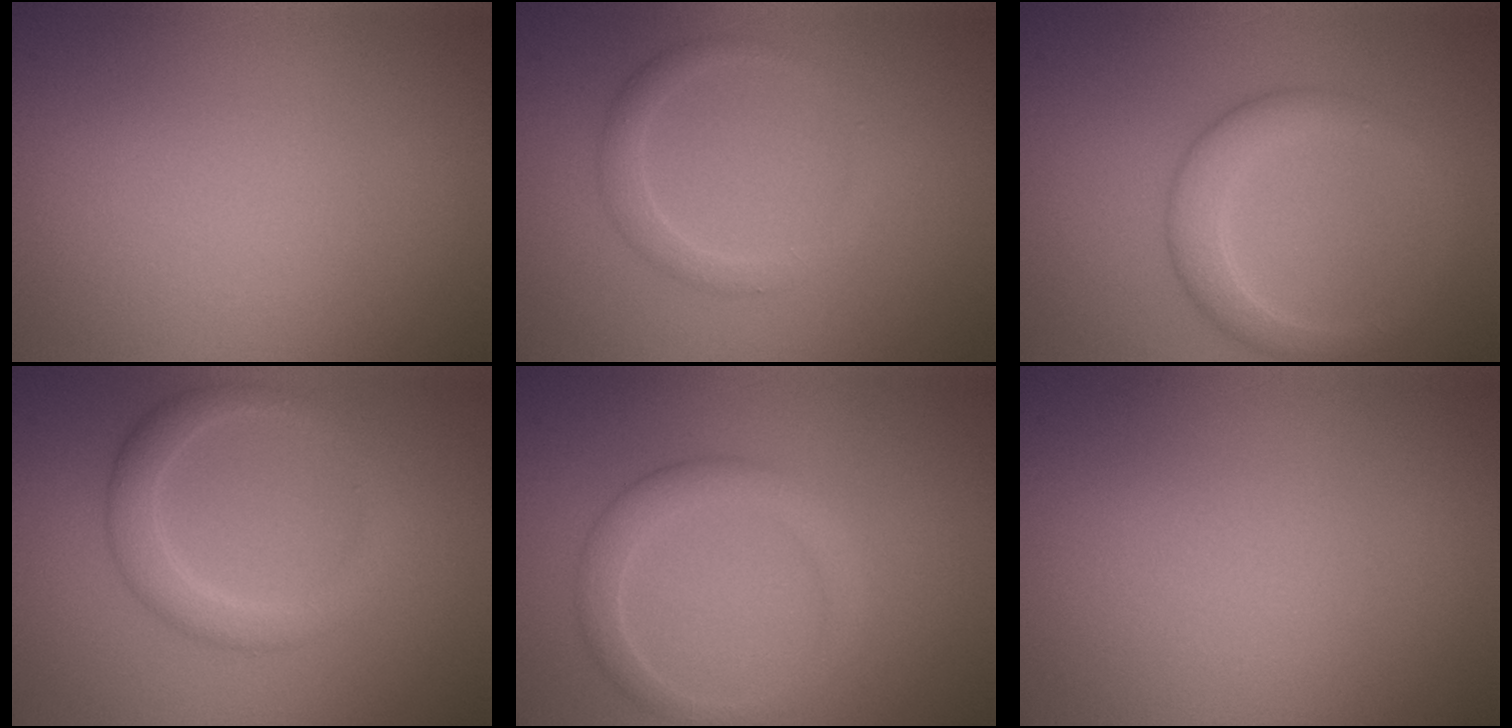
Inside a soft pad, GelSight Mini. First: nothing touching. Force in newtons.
{"total": 1.6, "press": 1.6, "slide": 0.1}
{"total": 3.1, "press": 3.1, "slide": 0.1}
{"total": 2.8, "press": 2.8, "slide": 0.1}
{"total": 2.6, "press": 2.6, "slide": 0.3}
{"total": 0.0}